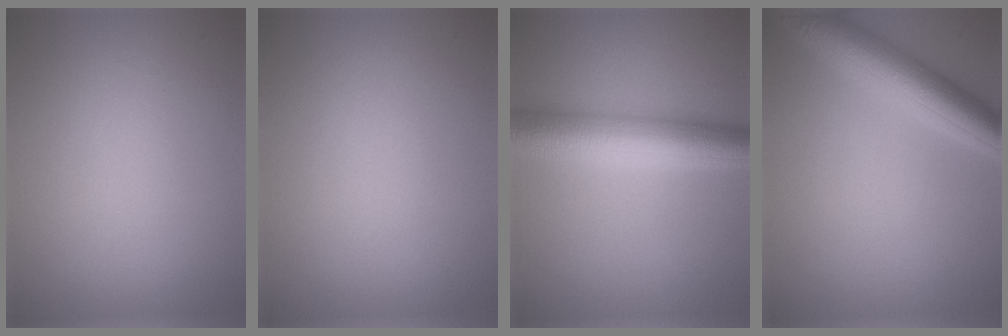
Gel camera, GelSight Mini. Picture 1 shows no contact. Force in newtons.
{"total": 0.0}
{"total": 7.0, "press": 7.0, "slide": 0.1}
{"total": 6.2, "press": 6.2, "slide": 0.3}